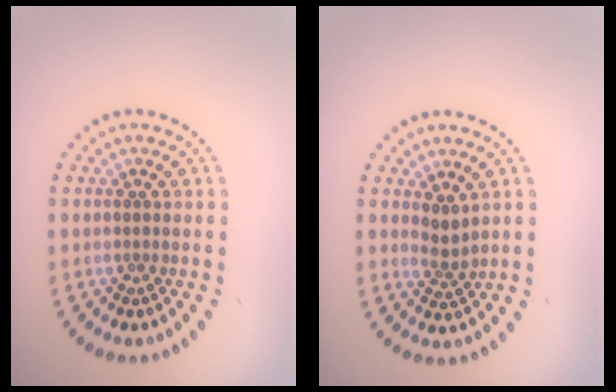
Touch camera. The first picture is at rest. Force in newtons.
{"total": 1.9, "press": 1.3, "slide": 1.3}